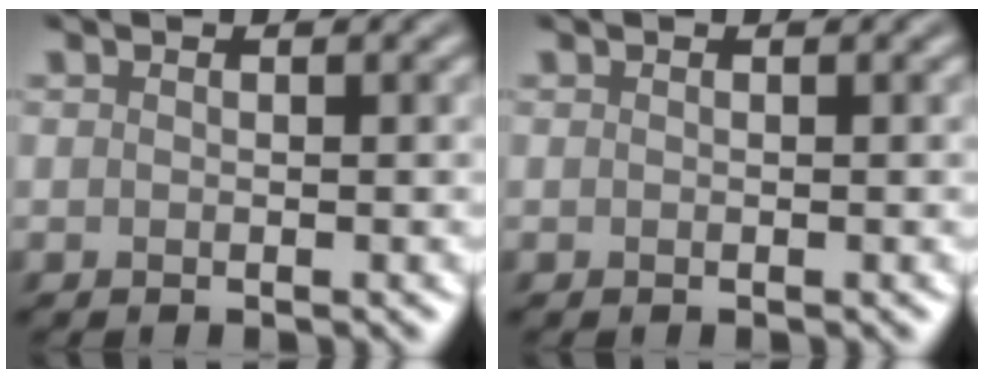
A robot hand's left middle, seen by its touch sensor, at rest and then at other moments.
{"total": 0.0}